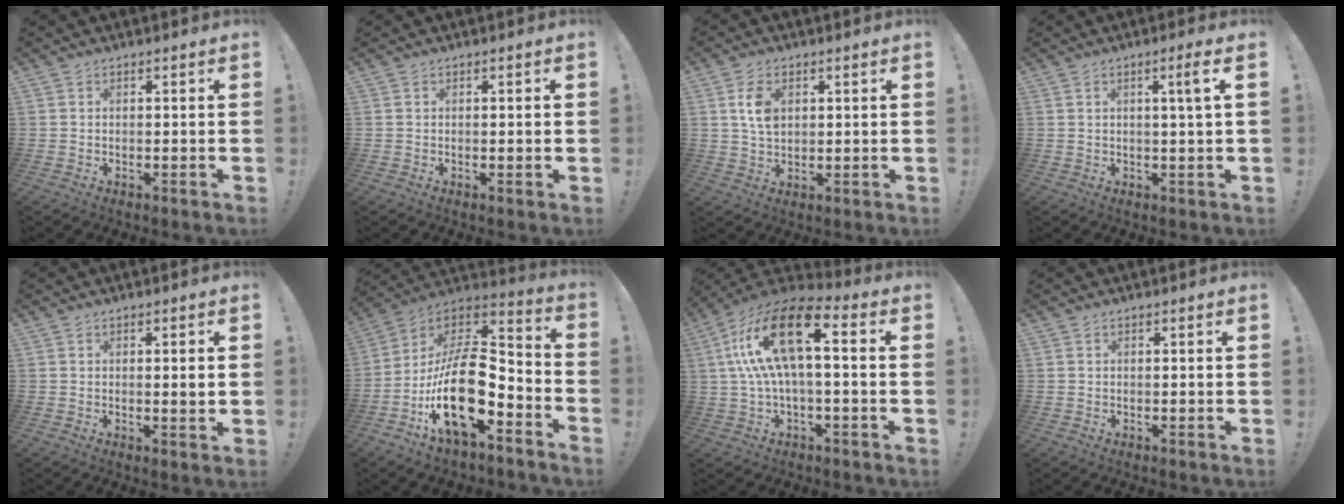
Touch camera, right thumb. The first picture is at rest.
{"total": 0.8, "force": [-0.2, -0.2, 0.7], "torque": [-0.014, 0.002, -0.005]}
{"total": 6.9, "force": [2.0, 4.6, 4.8], "torque": [-0.088, 0.001, 0.035]}
{"total": 4.4, "force": [0.9, -0.7, 4.2], "torque": [-0.074, 0.000, 0.005]}
{"total": 2.2, "force": [0.2, -0.1, 2.2], "torque": [-0.033, -0.004, -0.002]}
{"total": 21.9, "force": [-6.0, 10.2, 18.4], "torque": [-0.346, 0.024, -0.095]}
{"total": 18.9, "force": [3.5, 6.9, 17.2], "torque": [-0.331, -0.003, 0.054]}
{"total": 0.0}